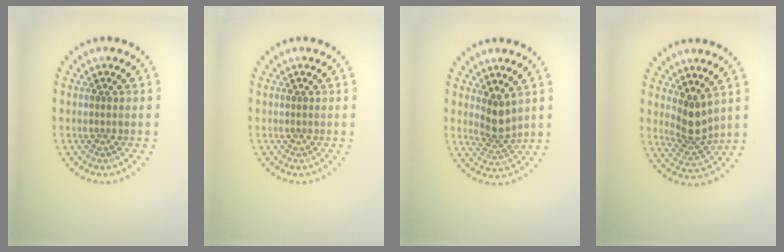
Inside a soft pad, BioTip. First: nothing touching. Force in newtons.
{"total": 0.0}
{"total": 2.4, "press": 1.9, "slide": 1.6}
{"total": 2.8, "press": 2.0, "slide": 2.0}